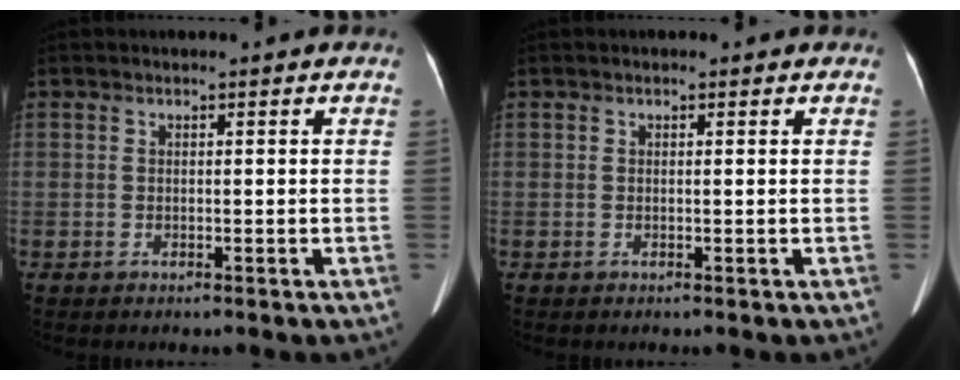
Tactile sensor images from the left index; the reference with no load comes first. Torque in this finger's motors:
{"motor_torque": [-0.16, -0.16, -0.07, 0.01]}